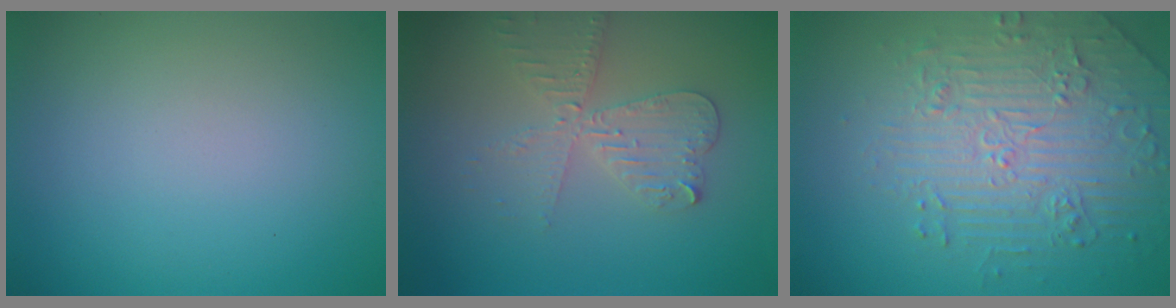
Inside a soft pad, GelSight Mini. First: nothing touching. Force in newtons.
{"total": 3.9, "press": 3.3, "slide": 2.1}
{"total": 4.3, "press": 4.1, "slide": 1.1}